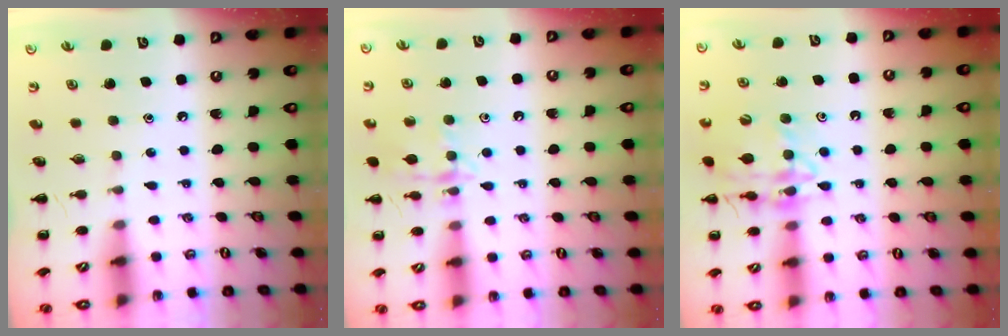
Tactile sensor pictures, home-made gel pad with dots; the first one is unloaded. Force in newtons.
{"total": 12.5, "press": 12.5, "slide": 1.1}
{"total": 14.7, "press": 14.6, "slide": 1.9}